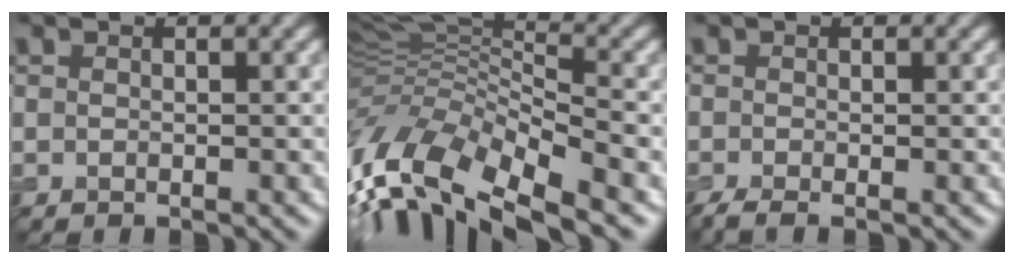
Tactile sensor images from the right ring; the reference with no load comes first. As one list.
[{"total": 12.5, "force": [-7.2, 4.4, 9.2], "torque": [-0.193, 0.017, -0.128]}, {"total": 1.8, "force": [-1.2, 0.4, 1.2], "torque": [-0.023, -0.005, -0.030]}]